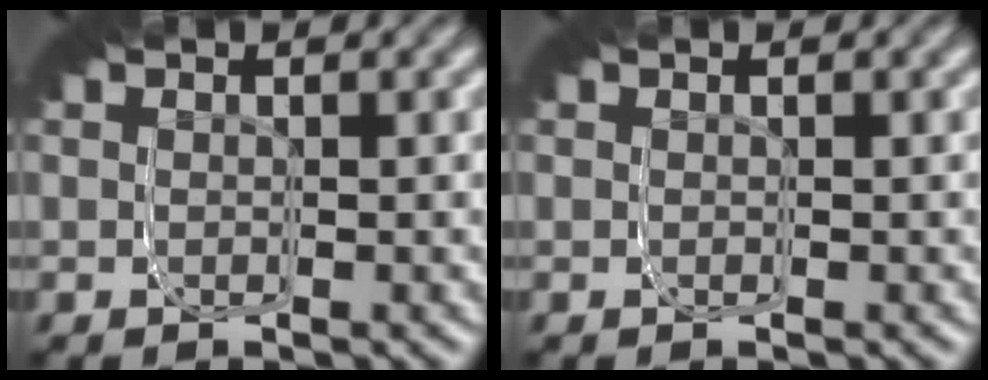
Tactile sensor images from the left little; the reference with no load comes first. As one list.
[{"total": 0.0}]